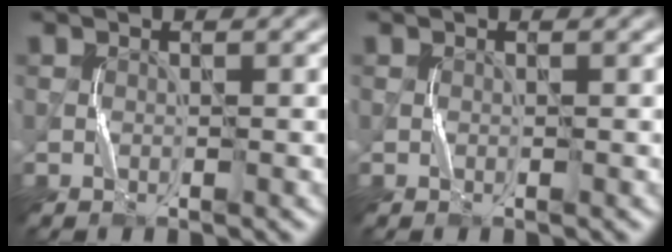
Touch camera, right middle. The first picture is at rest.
{"total": 0.0}